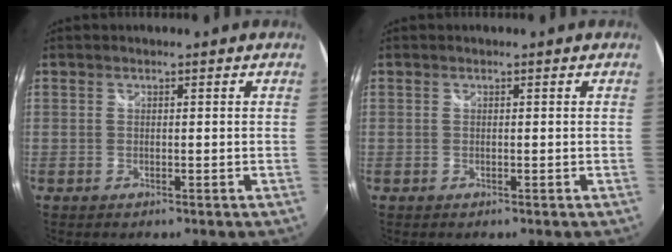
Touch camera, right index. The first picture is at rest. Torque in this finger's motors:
{"motor_torque": [-0.03, 0.02, 0.00, 0.00]}